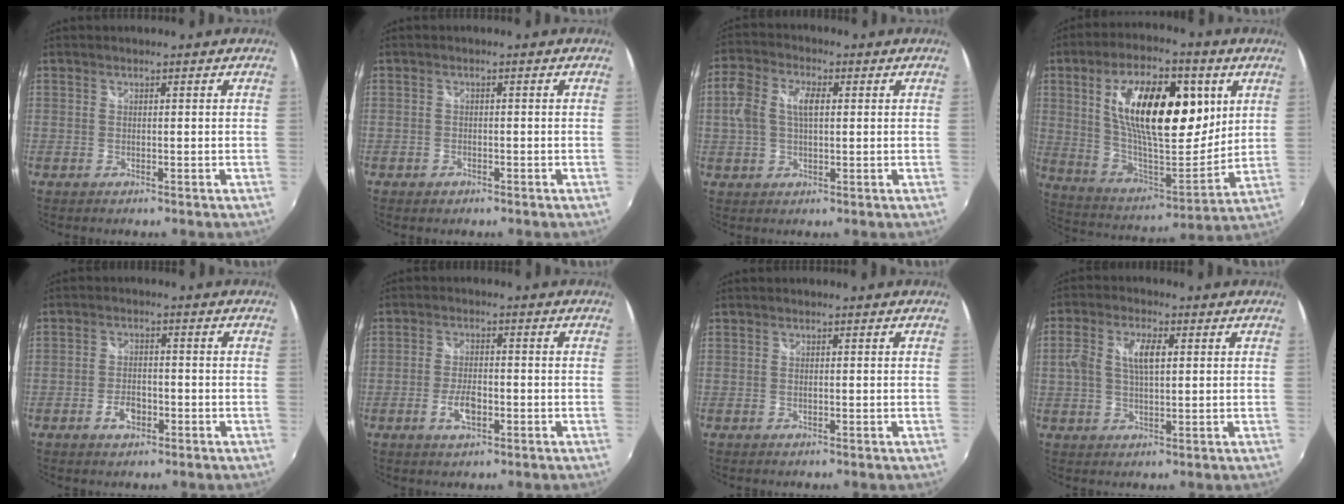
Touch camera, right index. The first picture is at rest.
{"total": 1.6, "force": [-1.0, 1.2, 0.4], "torque": [-0.010, 0.001, -0.014]}
{"total": 7.5, "force": [1.0, 4.3, 6.1], "torque": [-0.125, 0.021, 0.018]}
{"total": 23.9, "force": [7.0, 10.5, 20.3], "torque": [-0.354, 0.004, 0.122]}
{"total": 4.1, "force": [-2.0, 2.4, 2.6], "torque": [-0.055, 0.004, -0.033]}
{"total": 5.0, "force": [-1.9, 2.3, 4.0], "torque": [-0.083, 0.001, -0.032]}
{"total": 0.0}
{"total": 6.7, "force": [1.1, 3.0, 5.8], "torque": [-0.110, 0.013, 0.023]}